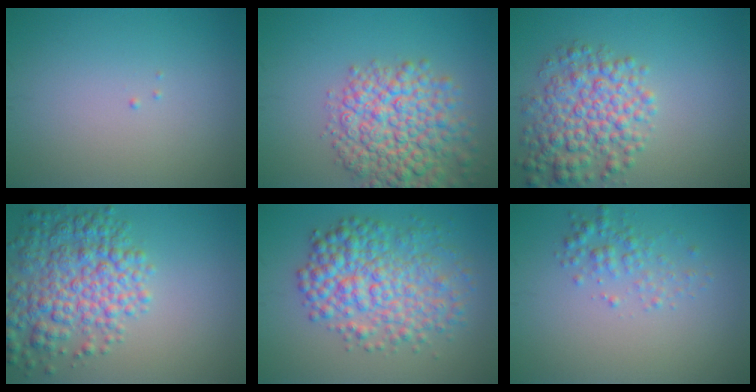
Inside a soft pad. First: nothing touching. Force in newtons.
{"total": 8.3, "press": 8.3, "slide": 0.3}
{"total": 6.0, "press": 6.0, "slide": 0.2}
{"total": 7.0, "press": 7.0, "slide": 0.3}
{"total": 7.1, "press": 7.1, "slide": 0.1}
{"total": 2.0, "press": 2.0, "slide": 0.1}